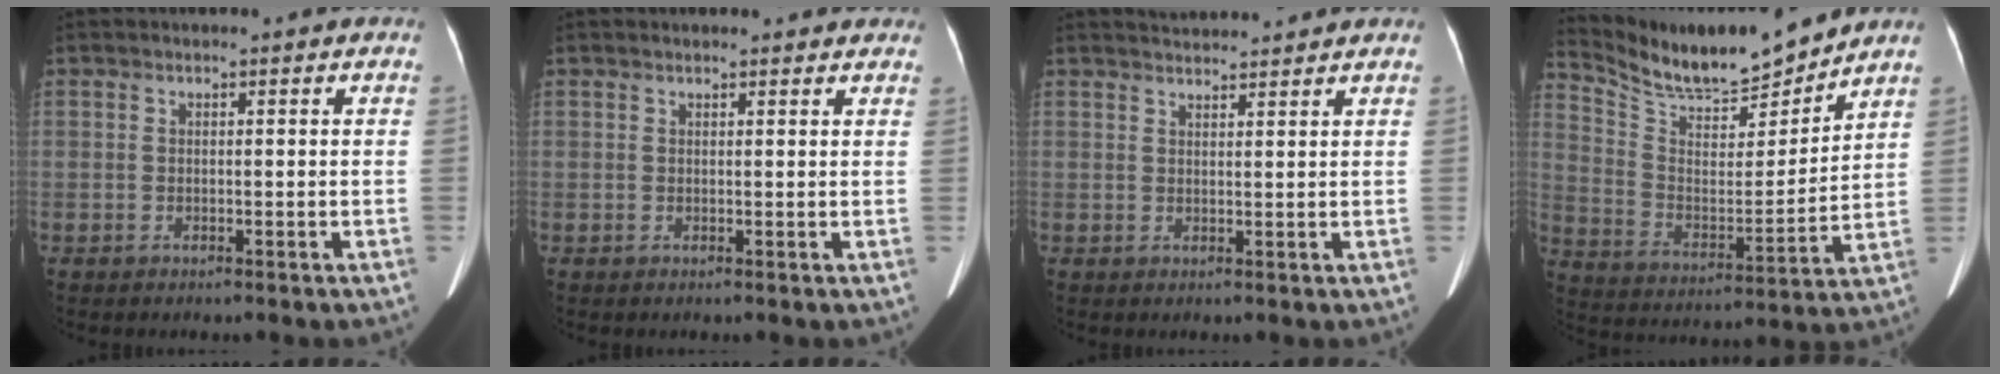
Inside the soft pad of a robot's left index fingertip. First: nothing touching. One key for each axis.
{"total": 5.8, "fx": 5.3, "fy": 1.5, "fz": 1.7, "tx": -0.012, "ty": 0.022, "tz": 0.052}
{"total": 4.6, "fx": 4.5, "fy": -0.1, "fz": 0.6, "tx": -0.017, "ty": 0.027, "tz": 0.068}
{"total": 15.4, "fx": 14.5, "fy": 1.9, "fz": 4.9, "tx": -0.103, "ty": -0.007, "tz": 0.257}